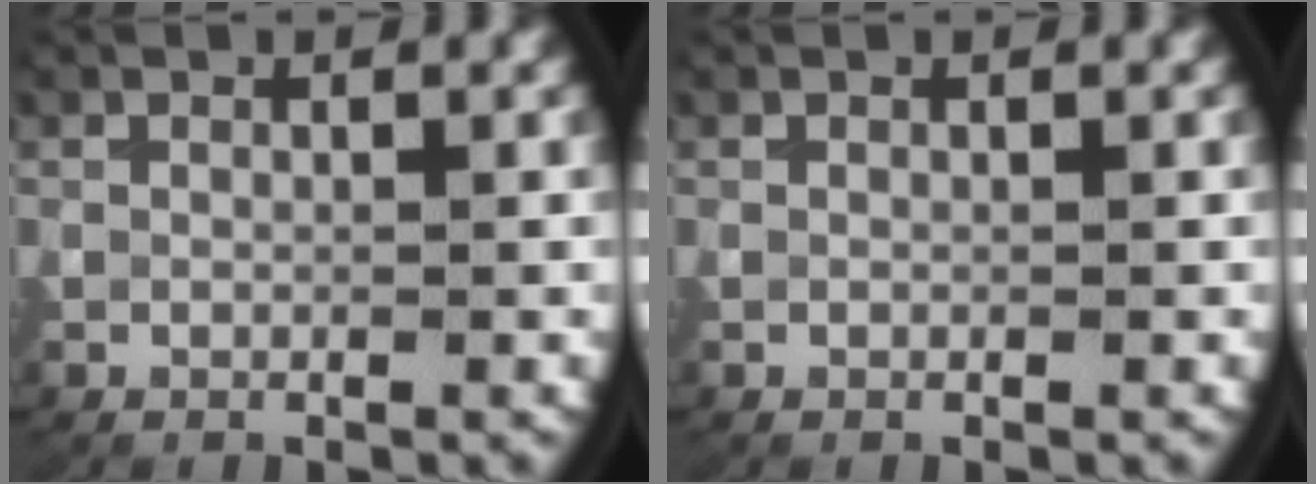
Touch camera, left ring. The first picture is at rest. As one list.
[{"total": 0.0}]